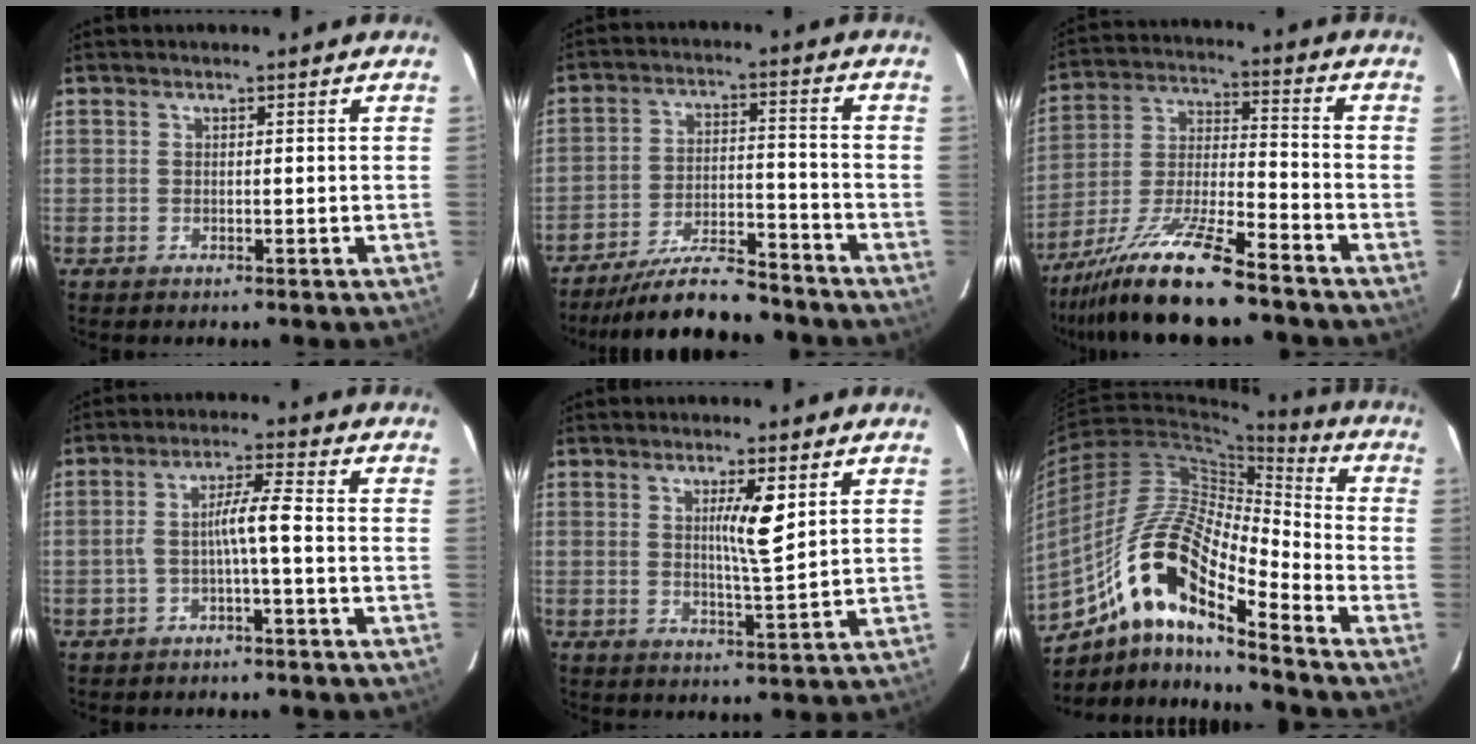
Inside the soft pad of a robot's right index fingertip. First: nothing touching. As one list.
[{"total": 12.0, "force": [-10.9, 1.6, 4.7], "torque": [-0.076, 0.005, -0.183]}, {"total": 14.8, "force": [-11.5, 1.2, 9.2], "torque": [-0.183, -0.017, -0.207]}, {"total": 4.8, "force": [-1.1, -0.1, 4.7], "torque": [-0.086, 0.020, -0.016]}, {"total": 5.2, "force": [1.9, 0.0, 4.9], "torque": [-0.081, -0.007, 0.032]}, {"total": 15.9, "force": [-9.2, 3.5, 12.5], "torque": [-0.247, 0.025, -0.158]}]